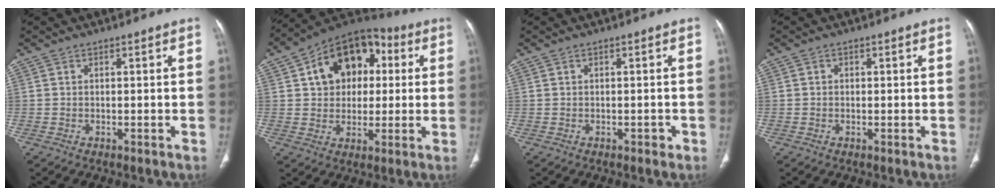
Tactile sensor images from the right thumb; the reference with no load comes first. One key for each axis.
{"total": 16.3, "fx": 3.8, "fy": 12.0, "fz": 10.4, "tx": -0.117, "ty": 0.021, "tz": 0.053}
{"total": 1.0, "fx": -0.4, "fy": 0.7, "fz": 0.6, "tx": -0.005, "ty": 0.001, "tz": -0.004}
{"total": 0.7, "fx": 0.1, "fy": 0.6, "fz": 0.2, "tx": 0.003, "ty": 0.002, "tz": 0.000}